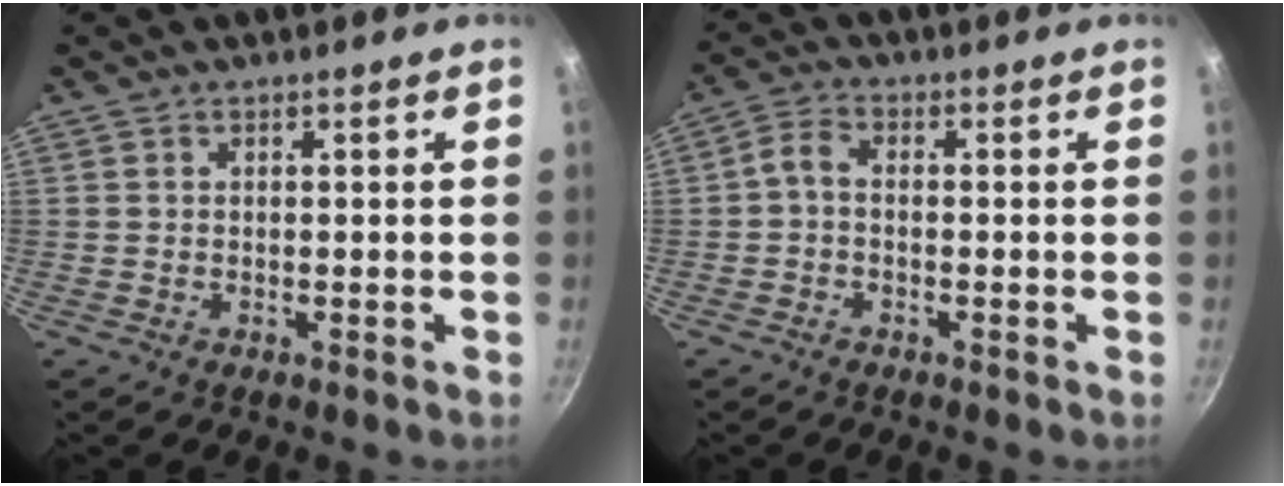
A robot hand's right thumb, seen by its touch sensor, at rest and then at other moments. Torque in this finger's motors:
{"motor_torque": [-0.36, 0.62, 0.48, 0.30, -0.01]}